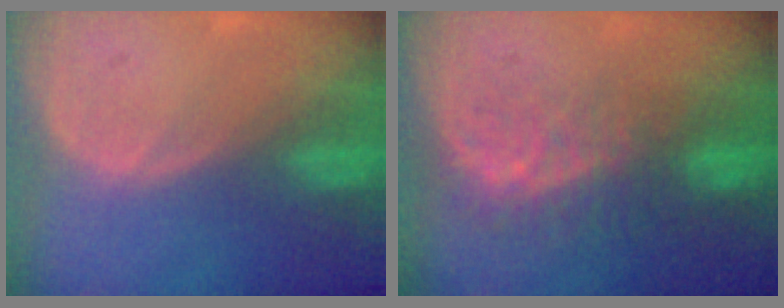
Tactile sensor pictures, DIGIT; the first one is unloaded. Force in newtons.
{"total": 8.0, "press": 7.4, "slide": 3.0}